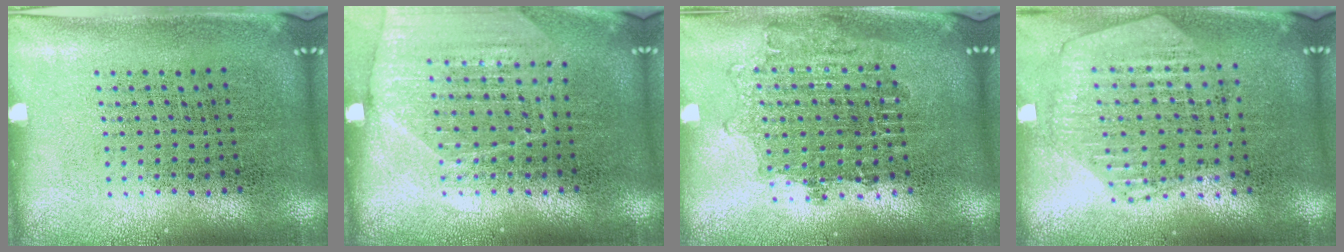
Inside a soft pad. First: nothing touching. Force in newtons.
{"total": 1.6, "press": 1.5, "slide": 0.3}
{"total": 1.6, "press": 1.3, "slide": 0.9}
{"total": 1.2, "press": 1.2, "slide": 0.1}